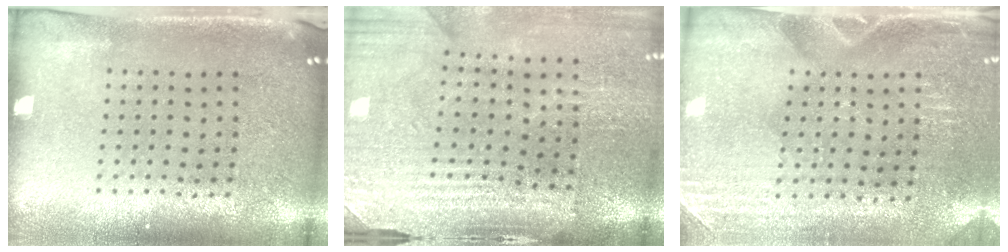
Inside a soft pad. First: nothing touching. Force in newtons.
{"total": 3.3, "press": 3.2, "slide": 0.9}
{"total": 2.8, "press": 2.6, "slide": 1.0}